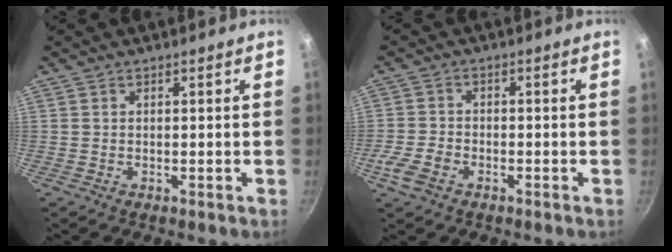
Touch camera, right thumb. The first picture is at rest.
{"total": 4.7, "force": [-2.4, 2.9, 2.8], "torque": [-0.066, 0.010, -0.048]}